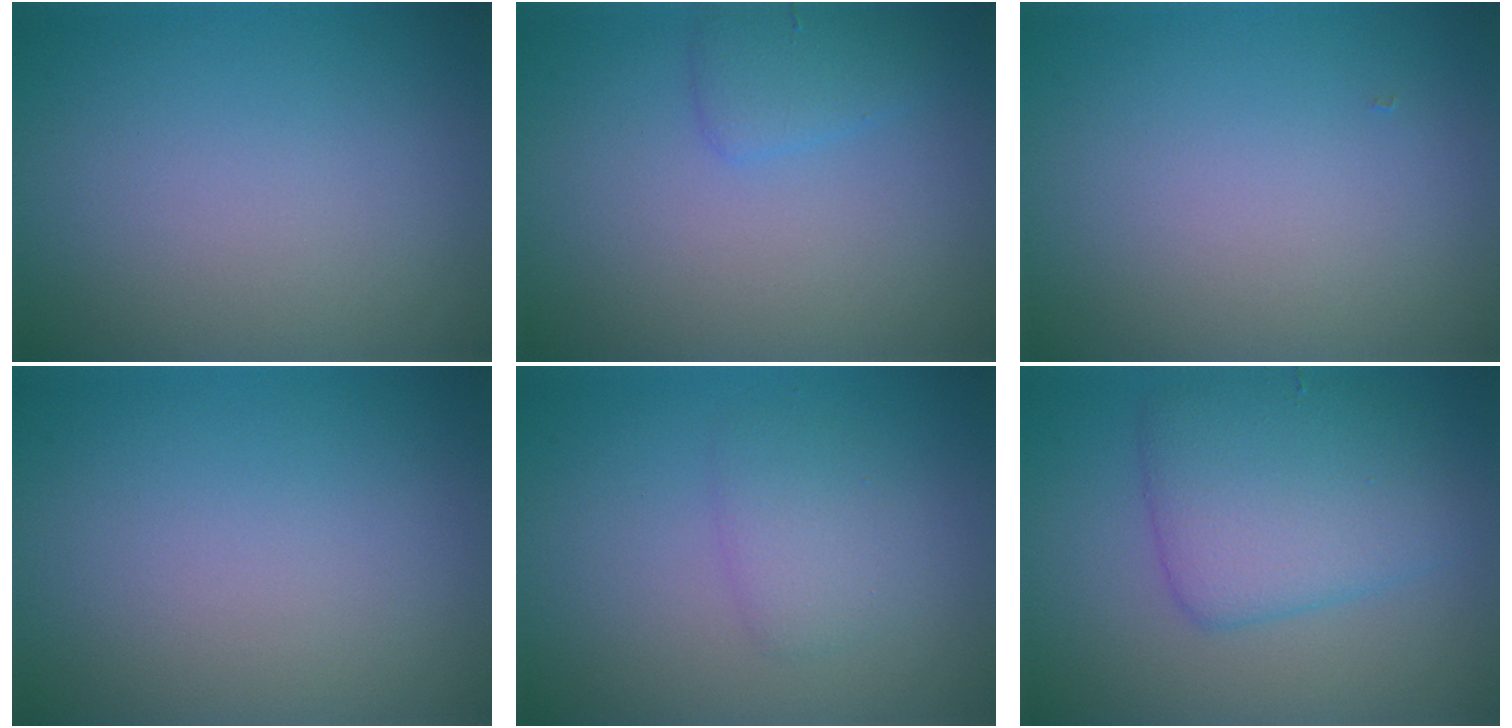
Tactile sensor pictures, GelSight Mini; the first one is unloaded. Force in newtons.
{"total": 1.9, "press": 1.9, "slide": 0.1}
{"total": 0.0}
{"total": 0.0}
{"total": 2.1, "press": 2.1, "slide": 0.1}
{"total": 5.4, "press": 5.4, "slide": 0.2}